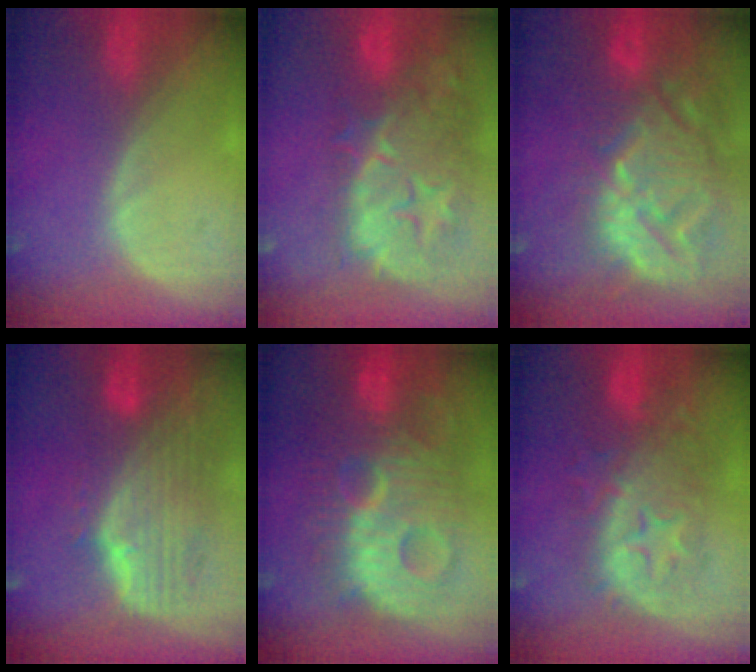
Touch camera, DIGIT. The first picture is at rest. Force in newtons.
{"total": 12.9, "press": 11.5, "slide": 5.8}
{"total": 14.7, "press": 12.6, "slide": 7.5}
{"total": 9.9, "press": 8.8, "slide": 4.5}
{"total": 13.0, "press": 13.0, "slide": 1.0}
{"total": 9.2, "press": 9.2, "slide": 0.4}